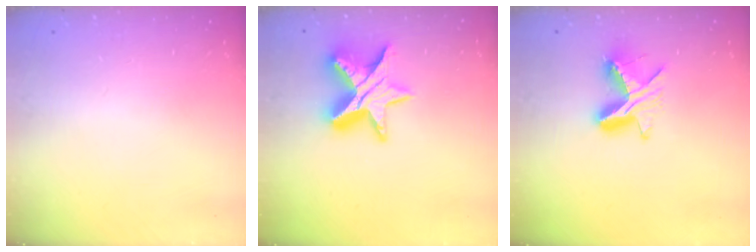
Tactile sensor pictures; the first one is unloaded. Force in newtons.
{"total": 14.3, "press": 14.3, "slide": 1.0}
{"total": 10.0, "press": 10.0, "slide": 0.2}